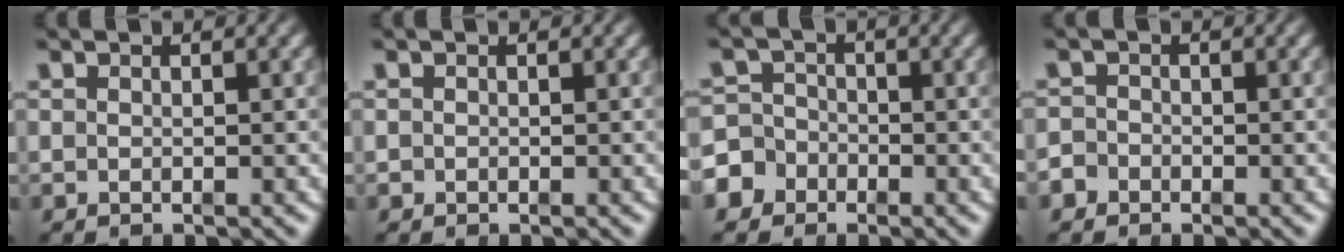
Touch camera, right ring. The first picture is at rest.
{"total": 0.6, "force": [-0.4, 0.4, -0.1], "torque": [0.005, -0.002, -0.008]}
{"total": 5.8, "force": [-2.8, 4.9, 1.1], "torque": [-0.017, -0.016, -0.049]}
{"total": 1.6, "force": [-1.3, 0.9, -0.2], "torque": [0.005, -0.007, -0.025]}